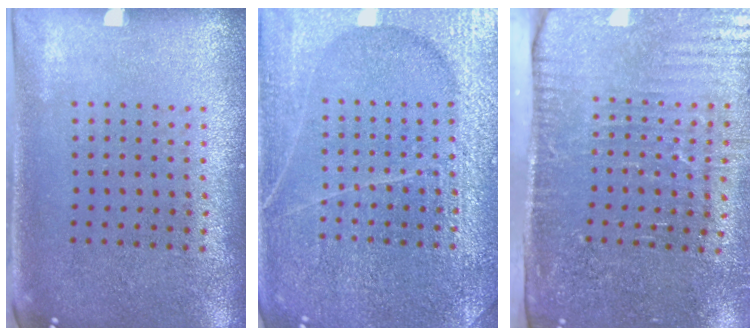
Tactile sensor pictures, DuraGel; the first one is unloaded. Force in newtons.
{"total": 6.7, "press": 6.6, "slide": 0.9}
{"total": 4.3, "press": 3.7, "slide": 2.1}